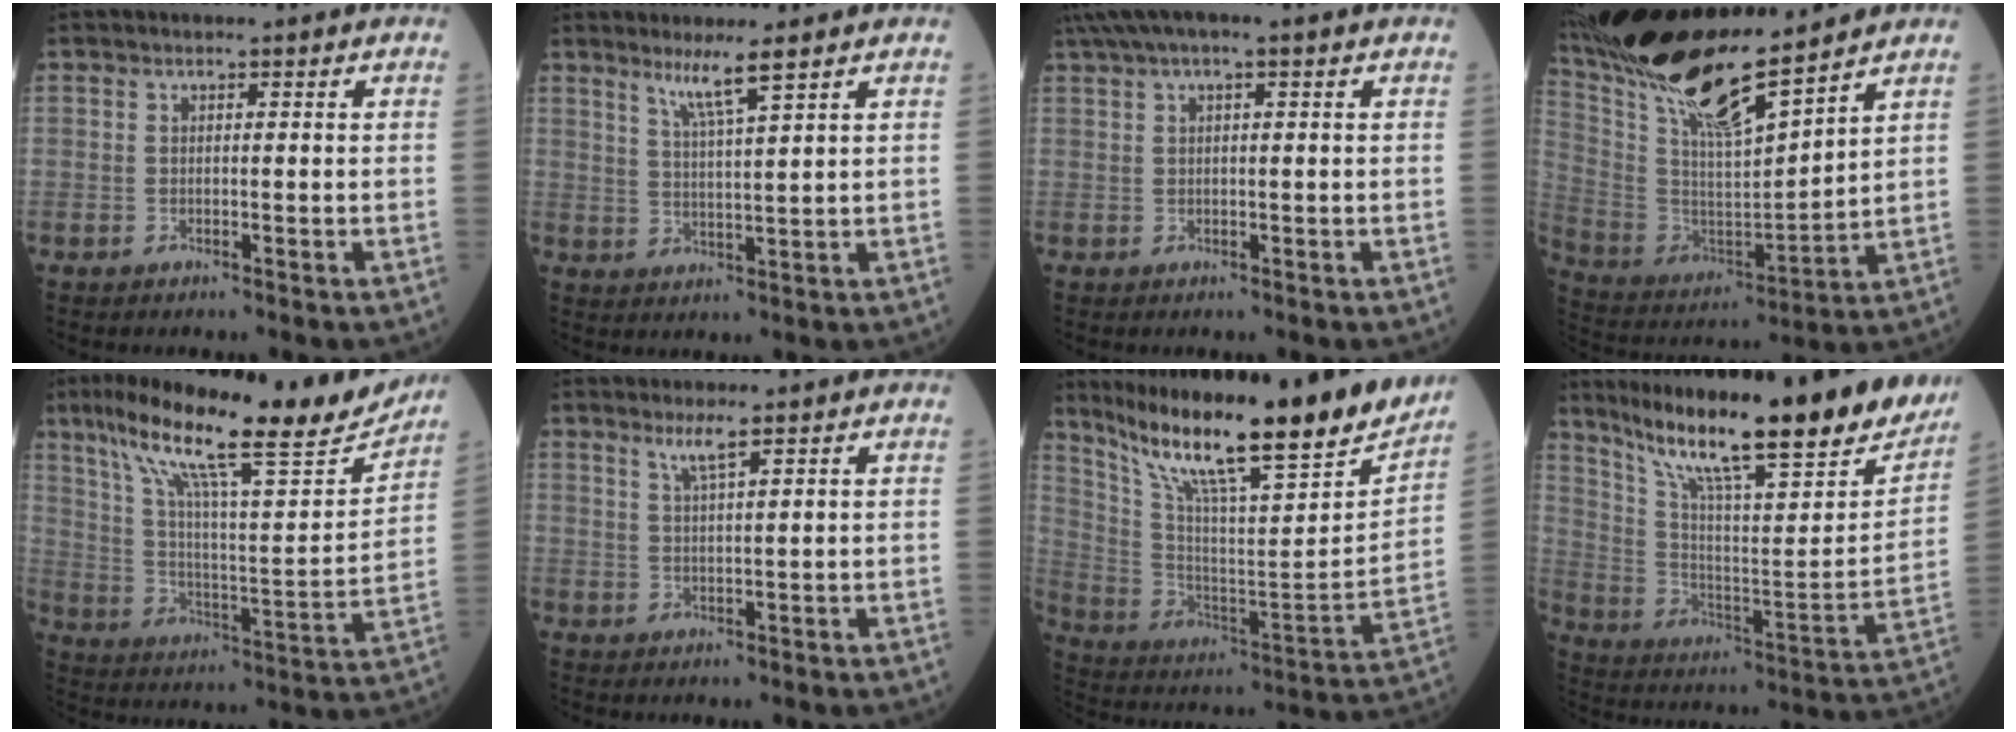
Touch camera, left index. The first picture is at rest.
{"total": 4.5, "force": [3.2, -0.9, 3.0], "torque": [-0.059, -0.009, 0.063]}
{"total": 5.2, "force": [3.0, 0.7, 4.2], "torque": [-0.087, 0.038, 0.055]}
{"total": 18.6, "force": [15.6, 0.9, 10.1], "torque": [-0.200, -0.006, 0.303]}
{"total": 23.7, "force": [17.9, 2.5, 15.4], "torque": [-0.260, 0.011, 0.280]}
{"total": 2.5, "force": [1.8, -0.4, 1.7], "torque": [-0.038, -0.002, 0.038]}
{"total": 27.0, "force": [21.5, 1.3, 16.3], "torque": [-0.282, -0.046, 0.333]}
{"total": 29.1, "force": [23.2, 3.0, 17.3], "torque": [-0.287, -0.050, 0.335]}